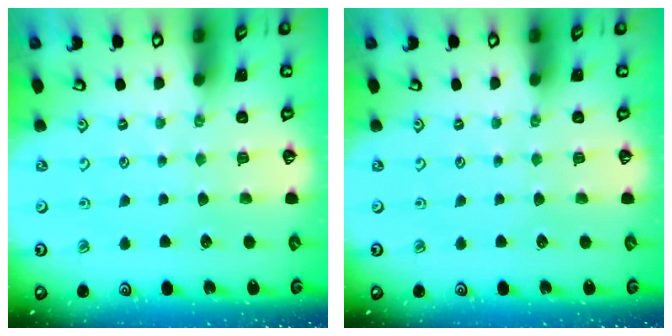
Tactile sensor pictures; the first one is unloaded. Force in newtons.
{"total": 0.0}